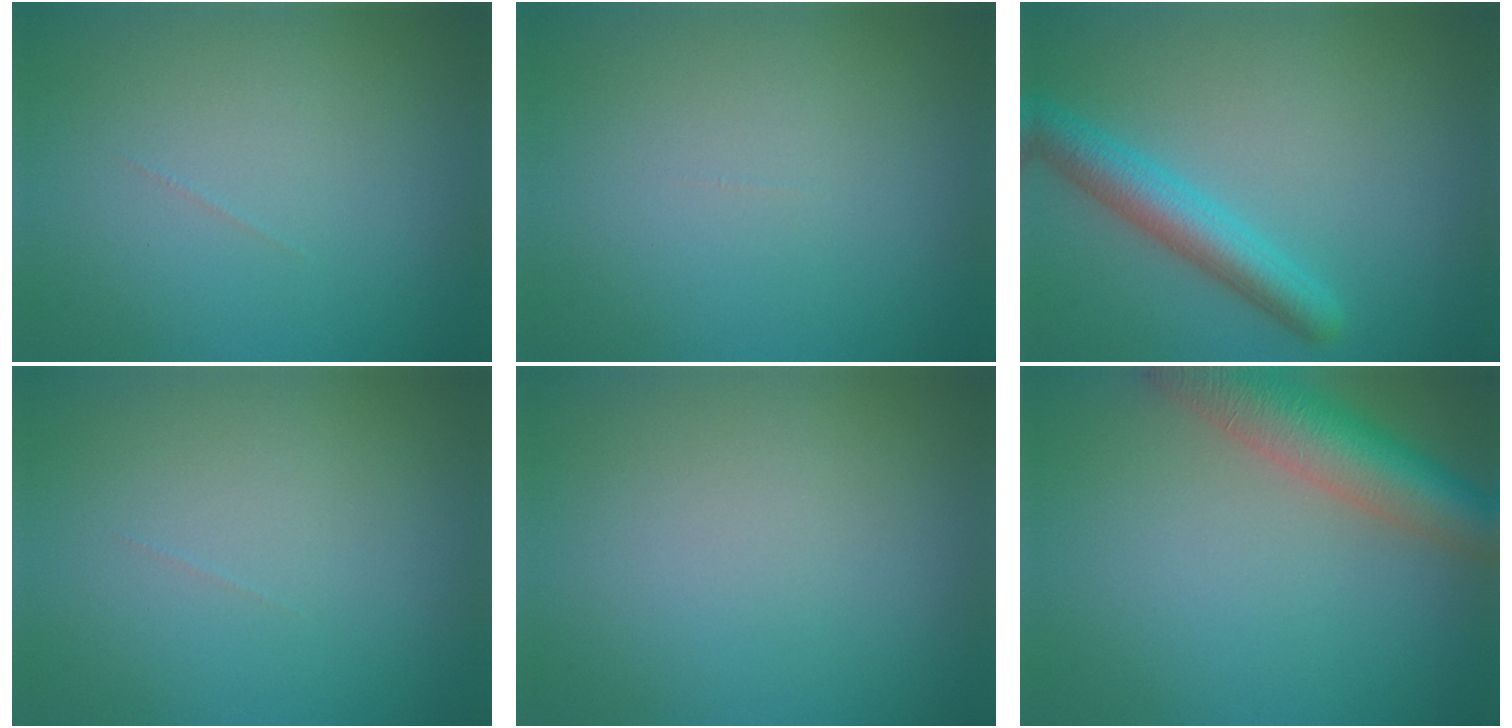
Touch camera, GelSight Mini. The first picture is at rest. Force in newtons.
{"total": 0.0}
{"total": 4.1, "press": 4.1, "slide": 0.1}
{"total": 0.0}
{"total": 0.0}
{"total": 6.7, "press": 6.7, "slide": 0.5}